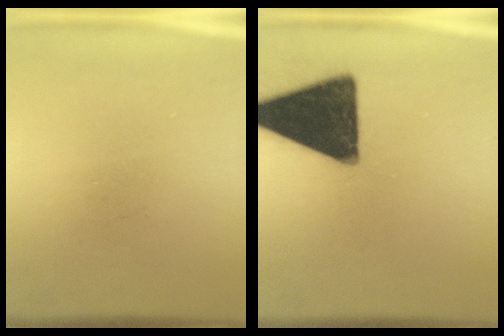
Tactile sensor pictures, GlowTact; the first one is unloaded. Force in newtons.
{"total": 18.8}